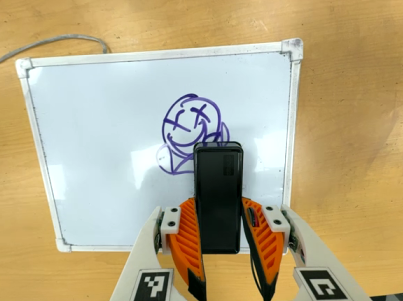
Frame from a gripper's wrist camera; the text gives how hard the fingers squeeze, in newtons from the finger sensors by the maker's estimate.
{"total": 4.0, "left": 2.7, "right": 5.3}